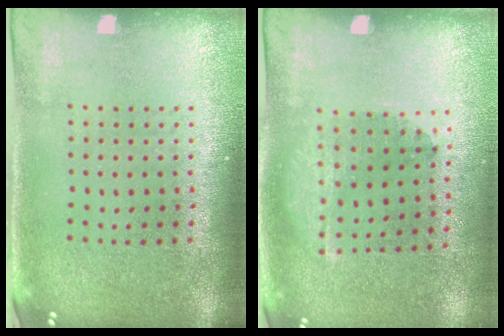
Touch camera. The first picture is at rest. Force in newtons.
{"total": 1.4, "press": 0.9, "slide": 1.0}